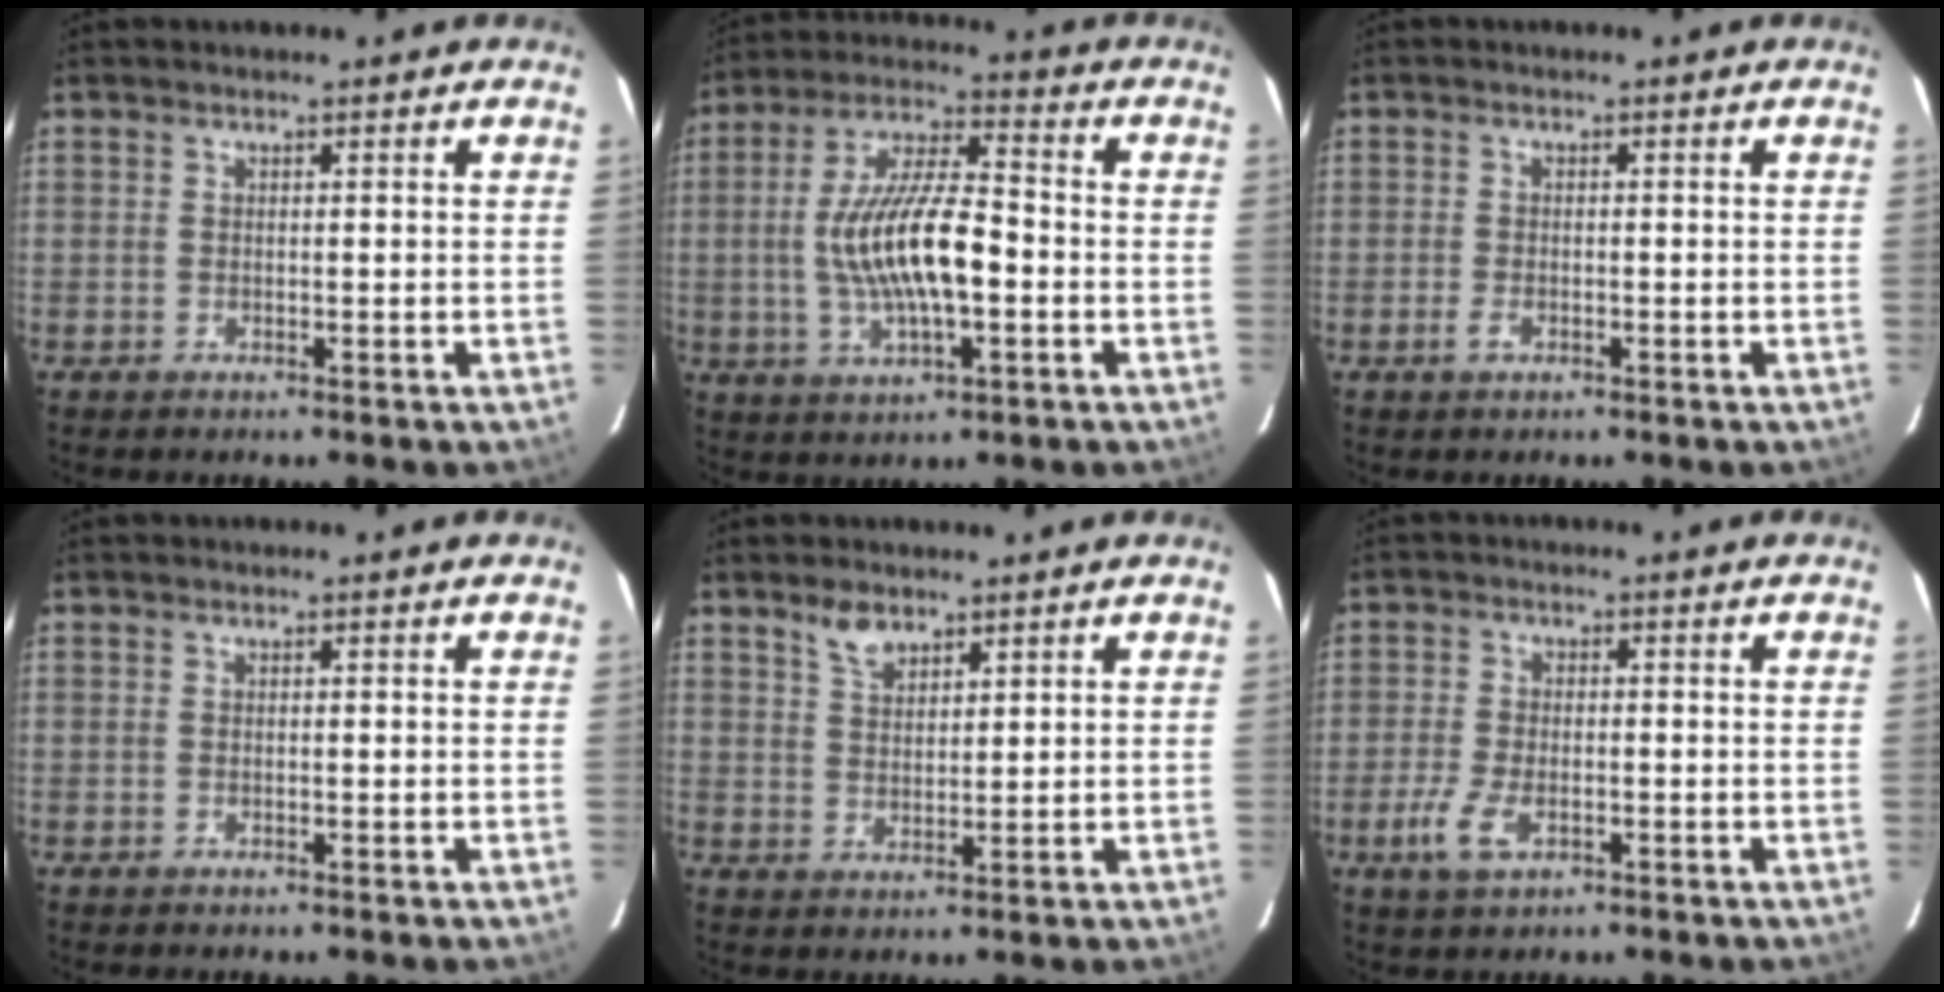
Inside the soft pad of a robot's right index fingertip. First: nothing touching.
{"total": 14.3, "force": [-2.0, 4.5, 13.4], "torque": [-0.262, 0.003, -0.034]}
{"total": 2.1, "force": [-1.1, 1.1, 1.4], "torque": [-0.031, -0.001, -0.020]}
{"total": 0.0}
{"total": 3.9, "force": [3.0, 1.8, 1.9], "torque": [-0.032, 0.005, 0.056]}
{"total": 6.2, "force": [-2.7, 3.0, 4.7], "torque": [-0.113, -0.008, -0.049]}